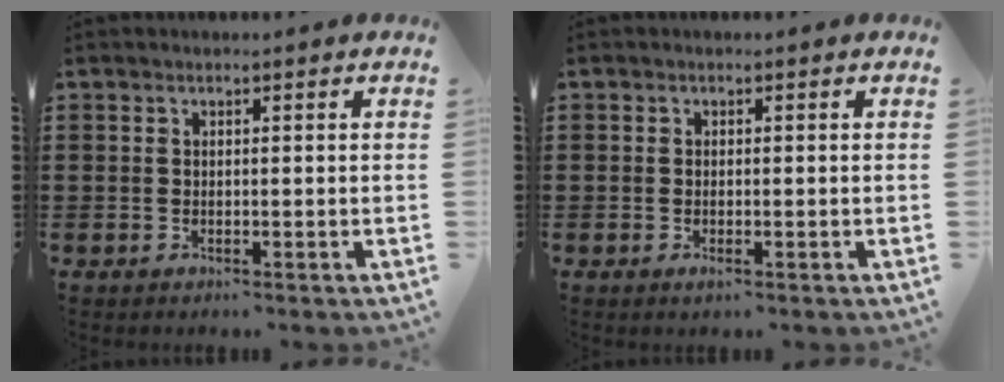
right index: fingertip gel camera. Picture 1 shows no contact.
{"total": 0.7, "force": [-0.3, 0.1, 0.7], "torque": [-0.013, -0.007, -0.003]}